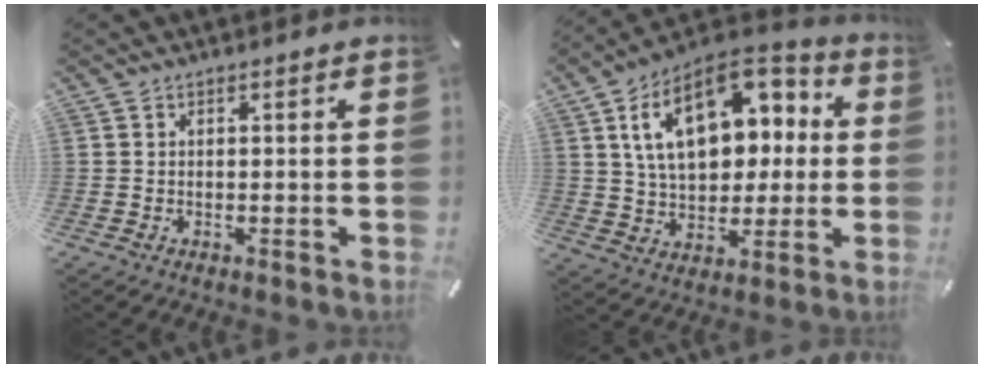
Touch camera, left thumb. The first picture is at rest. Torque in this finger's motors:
{"motor_torque": [2.19, 2.82, 1.75, -1.02, 0.59]}